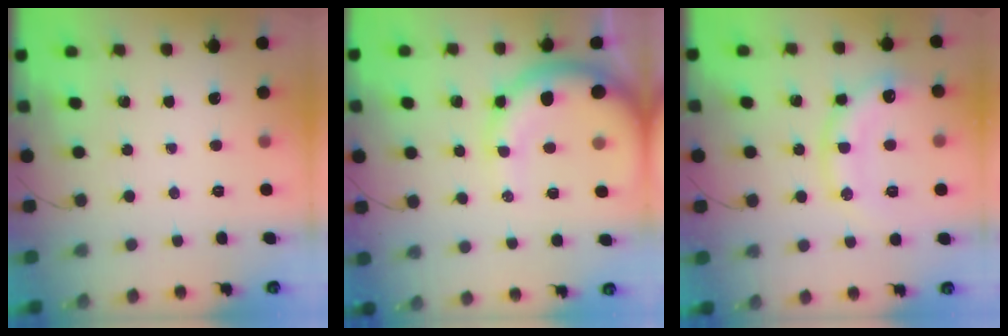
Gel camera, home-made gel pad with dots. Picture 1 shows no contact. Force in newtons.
{"total": 12.2, "press": 12.0, "slide": 2.3}
{"total": 13.8, "press": 13.8, "slide": 1.2}